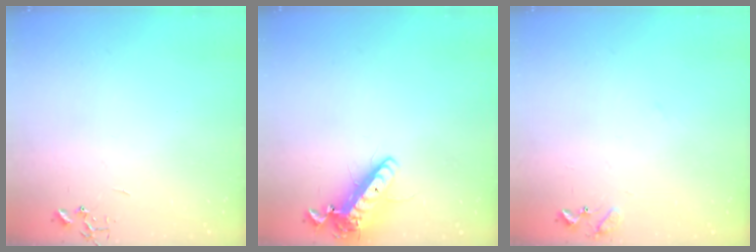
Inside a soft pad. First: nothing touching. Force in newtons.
{"total": 14.3, "press": 14.1, "slide": 2.6}
{"total": 8.4, "press": 8.4, "slide": 0.5}